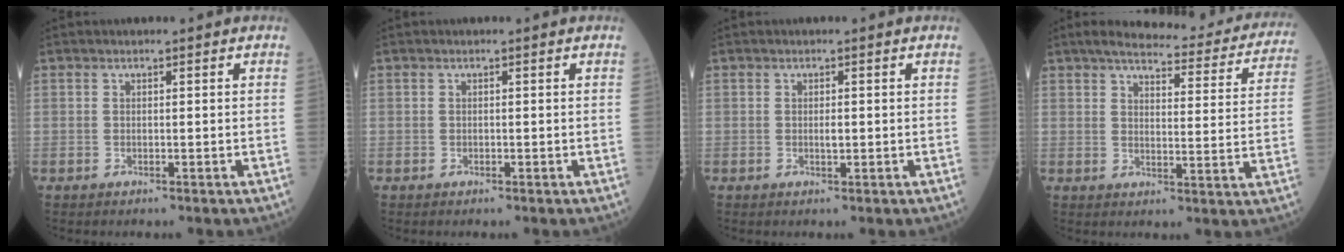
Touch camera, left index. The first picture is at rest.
{"total": 0.0}
{"total": 1.0, "force": [-0.1, 0.3, 0.9], "torque": [-0.019, -0.001, 0.001]}
{"total": 19.8, "force": [17.9, 3.7, 7.6], "torque": [-0.082, -0.029, 0.201]}